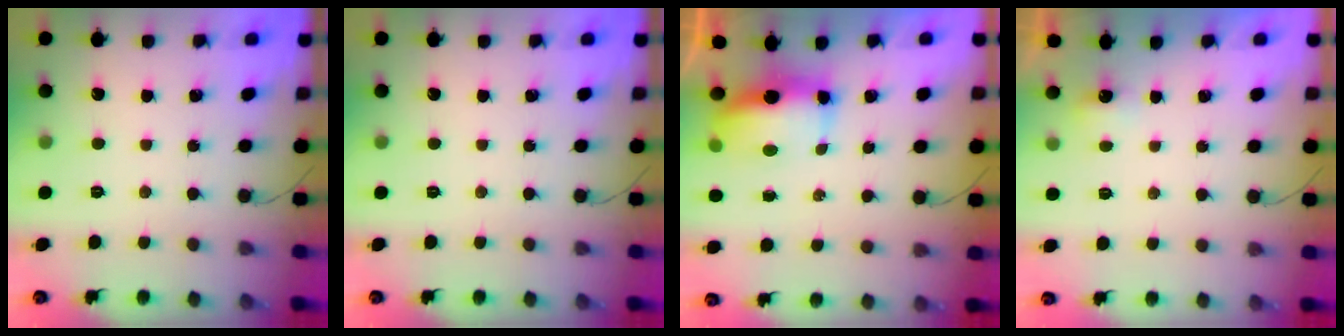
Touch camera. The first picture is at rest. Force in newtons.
{"total": 0.0}
{"total": 14.8, "press": 9.8, "slide": 11.0}
{"total": 3.6, "press": 1.5, "slide": 3.3}